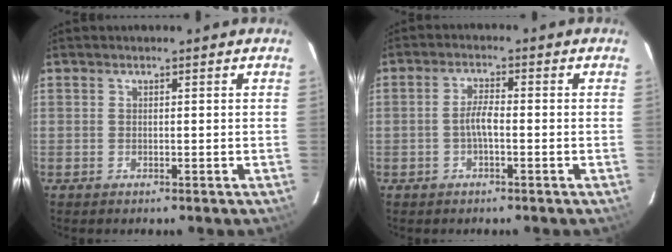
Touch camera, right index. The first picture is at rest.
{"total": 3.0, "force": [-1.1, 0.6, 2.8], "torque": [-0.058, 0.006, -0.020]}